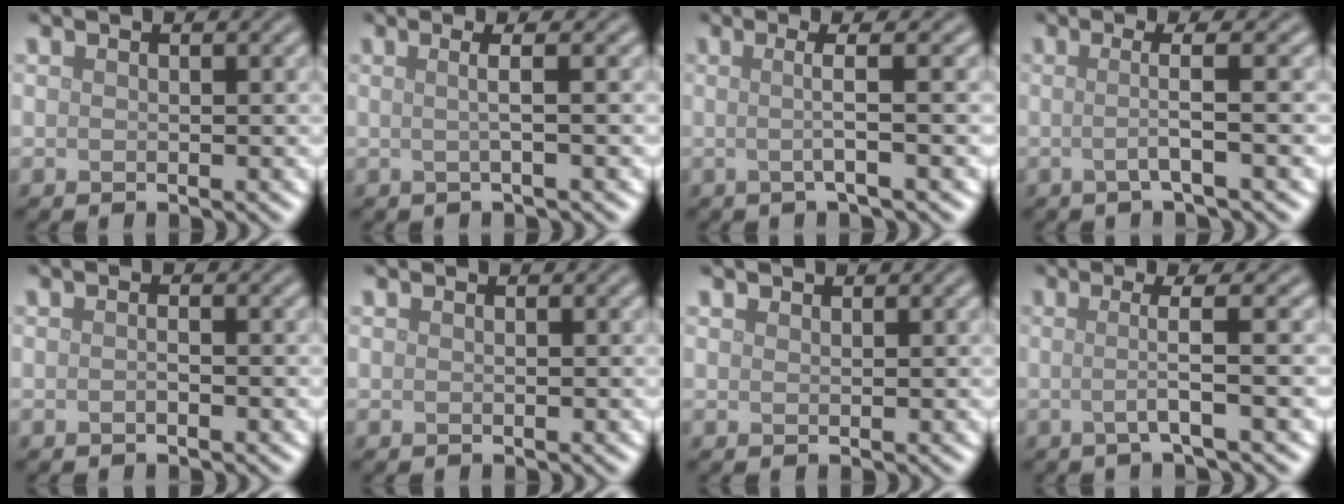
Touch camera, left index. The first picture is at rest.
{"total": 2.3, "force": [0.2, 0.8, 2.2], "torque": [-0.030, 0.006, -0.015]}
{"total": 2.9, "force": [0.1, 0.5, 2.9], "torque": [-0.048, 0.000, -0.011]}
{"total": 3.0, "force": [-0.1, 0.6, 2.9], "torque": [-0.045, -0.004, -0.013]}
{"total": 0.7, "force": [-0.3, 0.1, 0.6], "torque": [-0.013, -0.001, -0.007]}
{"total": 0.0}
{"total": 0.5, "force": [0.5, 0.2, 0.0], "torque": [0.001, 0.000, 0.012]}
{"total": 3.3, "force": [0.0, 0.5, 3.2], "torque": [-0.053, -0.003, -0.011]}